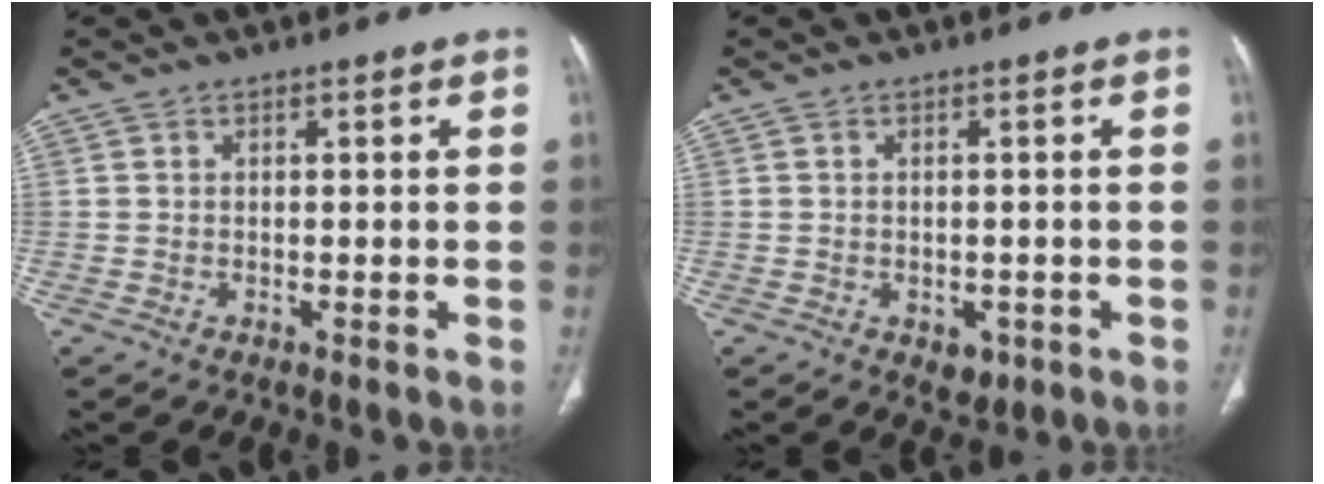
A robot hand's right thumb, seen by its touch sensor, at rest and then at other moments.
{"total": 2.8, "force": [-1.1, 2.0, 1.6], "torque": [-0.010, 0.000, -0.006]}